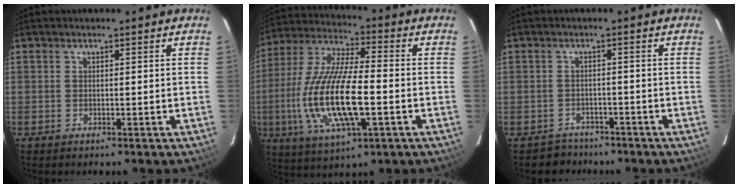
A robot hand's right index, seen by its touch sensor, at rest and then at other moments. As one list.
[{"total": 18.6, "force": [-4.0, 5.8, 17.2], "torque": [-0.356, -0.013, -0.075]}, {"total": 3.9, "force": [-2.8, 2.5, -0.9], "torque": [0.008, 0.023, -0.044]}]